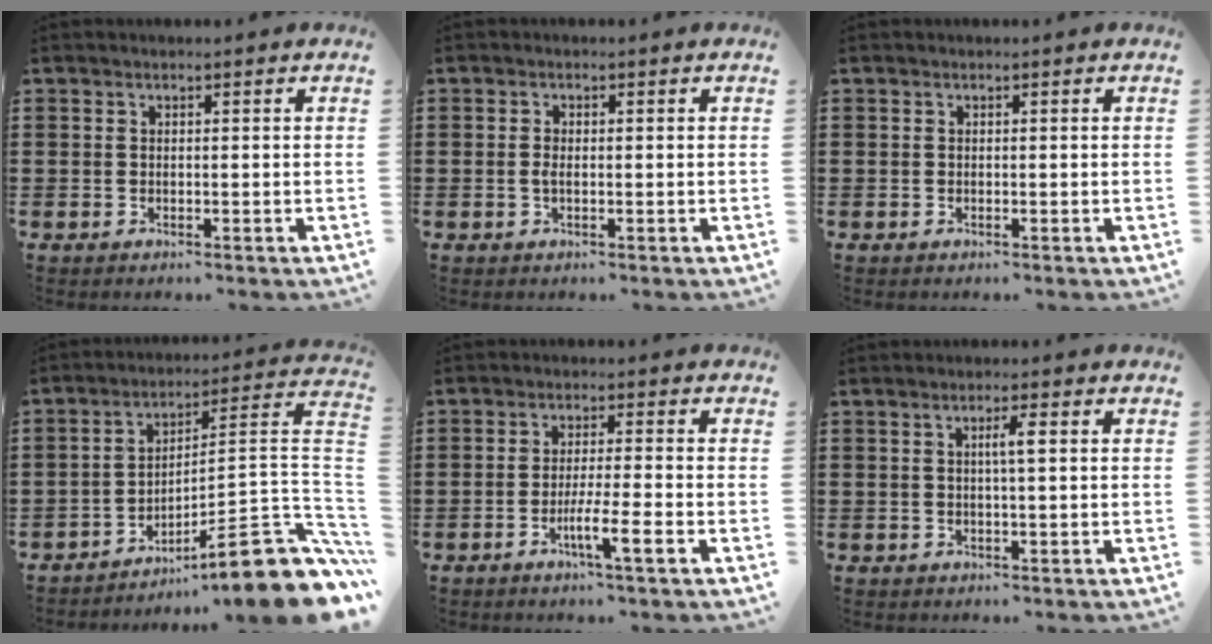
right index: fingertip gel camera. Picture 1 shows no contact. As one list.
[{"total": 1.3, "force": [-0.1, 0.6, 1.2], "torque": [-0.031, -0.002, -0.006]}, {"total": 0.0}, {"total": 12.1, "force": [-7.7, 1.2, 9.2], "torque": [-0.117, -0.003, -0.142]}, {"total": 5.4, "force": [-2.5, 0.2, 4.8], "torque": [-0.084, -0.008, -0.044]}, {"total": 2.5, "force": [0.4, 0.1, 2.4], "torque": [-0.048, 0.001, 0.003]}]